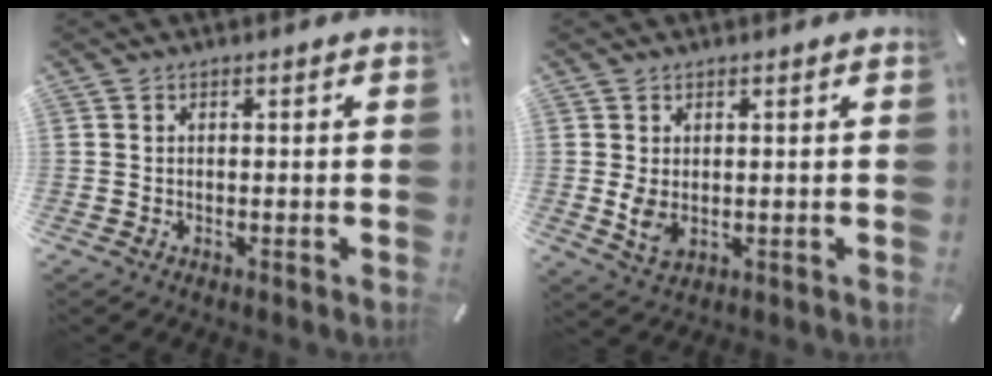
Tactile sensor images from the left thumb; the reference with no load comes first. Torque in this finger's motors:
{"motor_torque": [0.43, 1.35, 0.44, -0.22, 0.16]}